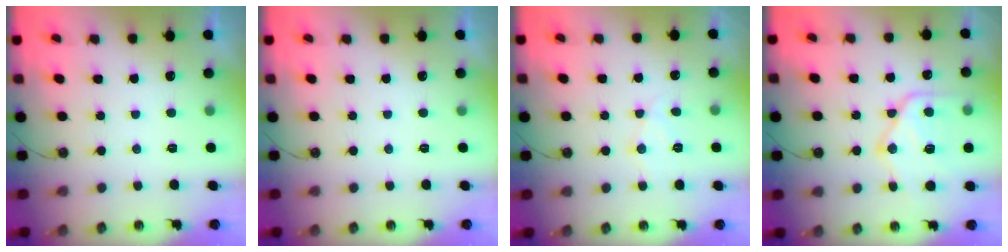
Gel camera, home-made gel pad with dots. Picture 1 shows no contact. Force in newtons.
{"total": 0.0}
{"total": 8.9, "press": 8.9, "slide": 0.1}
{"total": 17.2, "press": 17.1, "slide": 1.9}